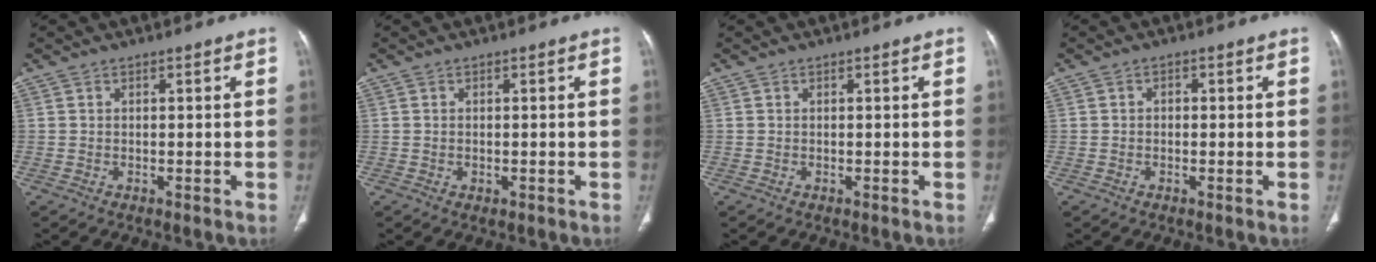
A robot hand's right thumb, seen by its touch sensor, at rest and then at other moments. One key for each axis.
{"total": 0.8, "fx": -0.2, "fy": 0.6, "fz": 0.6, "tx": -0.013, "ty": -0.001, "tz": 0.001}
{"total": 0.0}
{"total": 1.0, "fx": 0.0, "fy": 0.8, "fz": 0.6, "tx": -0.006, "ty": 0.005, "tz": -0.004}